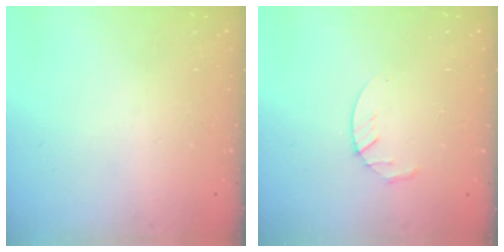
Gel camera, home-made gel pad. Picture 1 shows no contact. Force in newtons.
{"total": 3.0, "press": 2.9, "slide": 0.5}